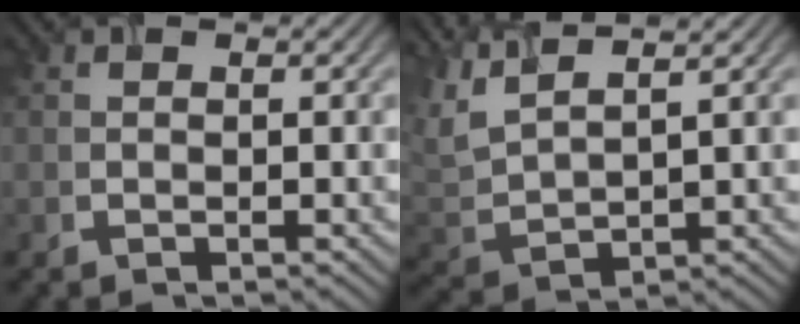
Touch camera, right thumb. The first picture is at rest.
{"total": 5.4, "force": [4.3, 1.0, 3.2], "torque": [-0.102, 0.020, 0.088]}